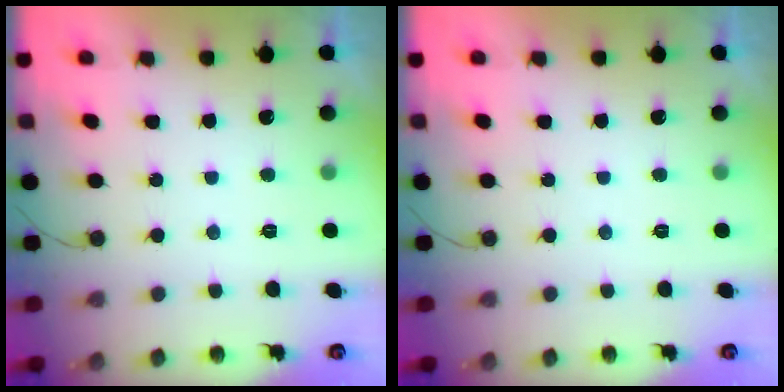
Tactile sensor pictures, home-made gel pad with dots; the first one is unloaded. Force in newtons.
{"total": 0.0}